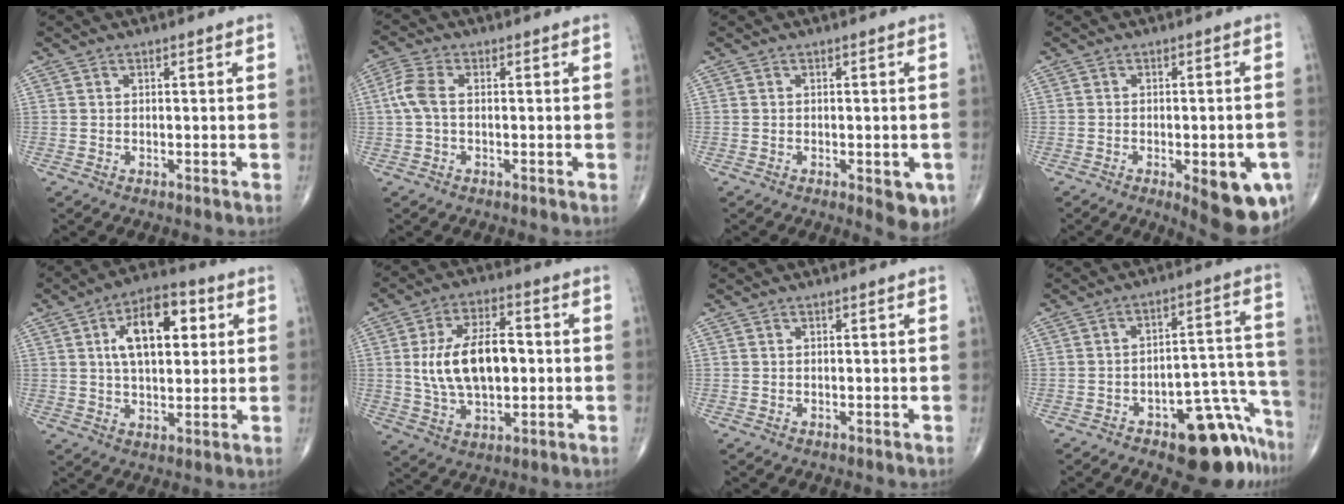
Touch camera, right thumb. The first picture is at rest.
{"total": 4.7, "force": [0.1, 2.5, 4.0], "torque": [-0.109, 0.012, -0.003]}
{"total": 5.2, "force": [-1.8, 2.1, 4.4], "torque": [-0.038, -0.006, -0.017]}
{"total": 12.2, "force": [-4.5, 4.3, 10.5], "torque": [-0.110, 0.002, -0.044]}
{"total": 14.1, "force": [3.7, 7.5, 11.4], "torque": [-0.159, 0.006, 0.057]}
{"total": 14.8, "force": [0.5, 8.1, 12.3], "torque": [-0.208, 0.014, 0.012]}
{"total": 0.0}
{"total": 14.6, "force": [-9.2, 6.4, 9.4], "torque": [-0.067, 0.097, -0.124]}